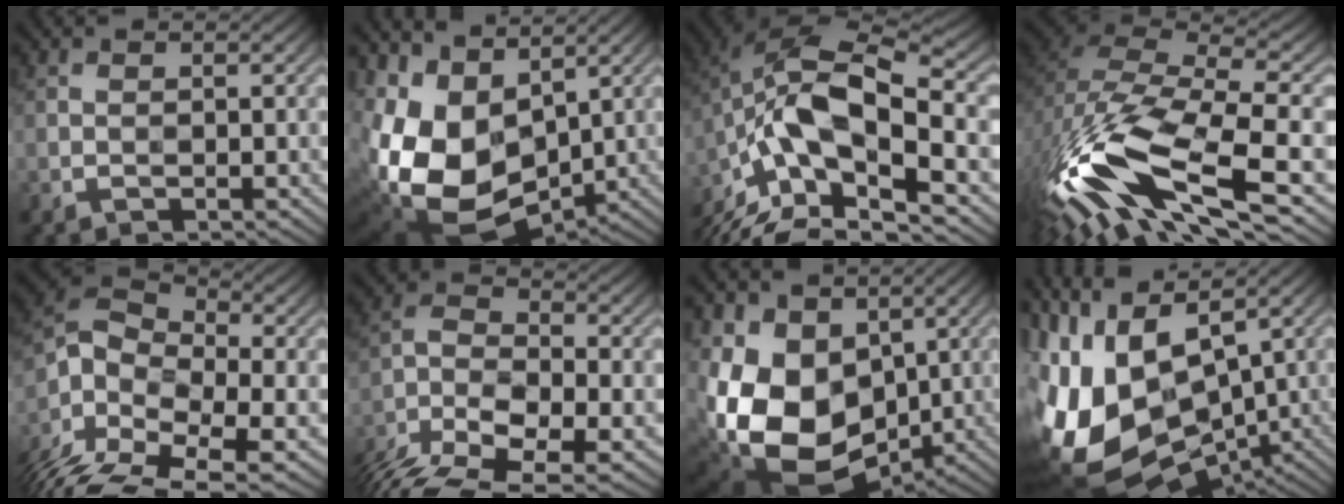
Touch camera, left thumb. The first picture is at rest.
{"total": 13.6, "force": [1.0, 9.8, 9.4], "torque": [-0.240, -0.029, 0.026]}
{"total": 16.3, "force": [-7.4, 7.3, 12.6], "torque": [-0.262, -0.010, -0.135]}
{"total": 17.2, "force": [-7.3, 6.8, 14.0], "torque": [-0.309, -0.009, -0.146]}
{"total": 15.0, "force": [-7.4, 8.2, 10.2], "torque": [-0.271, -0.011, -0.116]}
{"total": 12.7, "force": [-8.2, 5.4, 8.0], "torque": [-0.175, -0.012, -0.161]}
{"total": 15.0, "force": [0.6, 11.4, 9.7], "torque": [-0.245, -0.034, 0.025]}
{"total": 17.1, "force": [-0.2, 10.1, 13.8], "torque": [-0.291, -0.022, 0.021]}